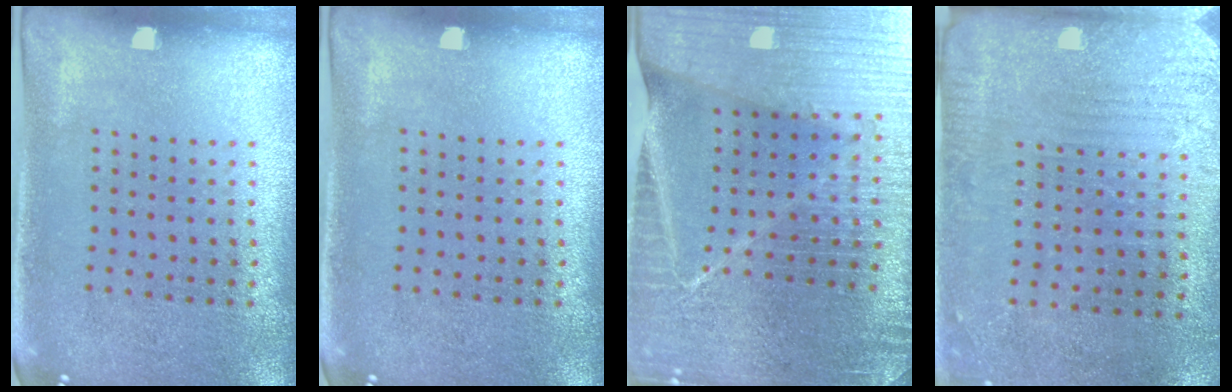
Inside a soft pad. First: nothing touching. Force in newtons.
{"total": 0.0}
{"total": 5.3, "press": 4.8, "slide": 2.2}
{"total": 2.8, "press": 2.4, "slide": 1.4}